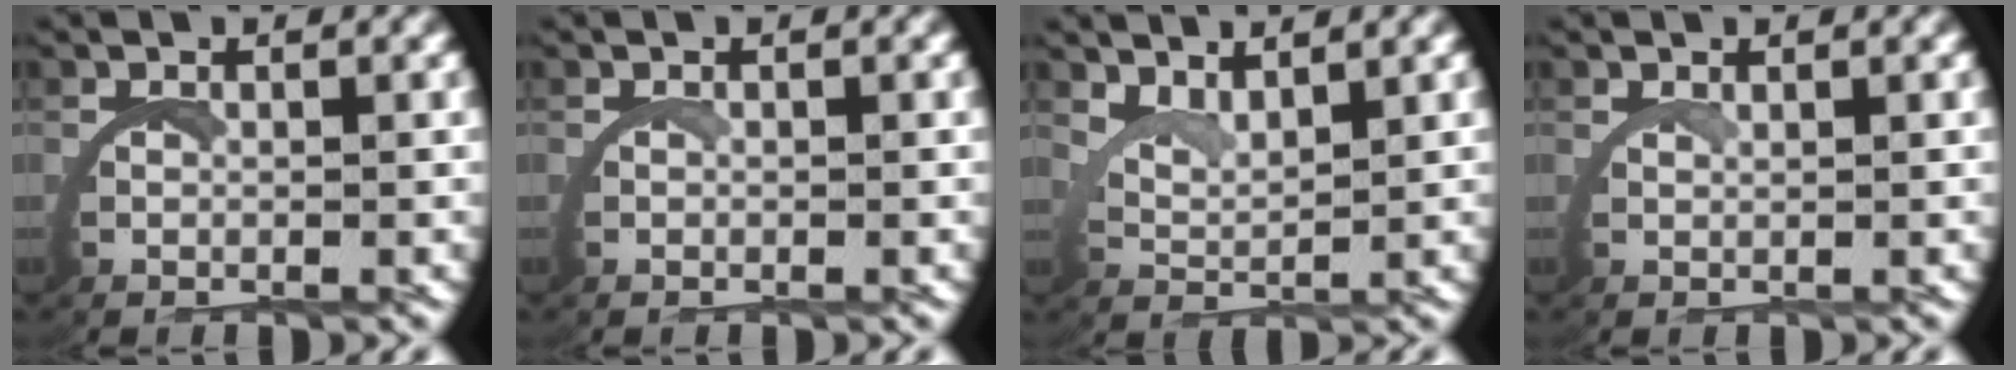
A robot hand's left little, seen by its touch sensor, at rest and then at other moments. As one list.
[{"total": 0.0}, {"total": 3.1, "force": [2.8, 0.7, 1.1], "torque": [-0.038, -0.006, 0.048]}, {"total": 1.2, "force": [0.9, -0.8, -0.1], "torque": [-0.001, 0.003, 0.016]}]